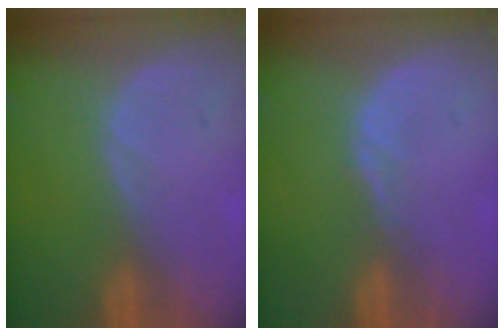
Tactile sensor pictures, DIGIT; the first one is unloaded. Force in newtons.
{"total": 1.0, "press": 1.0, "slide": 0.1}